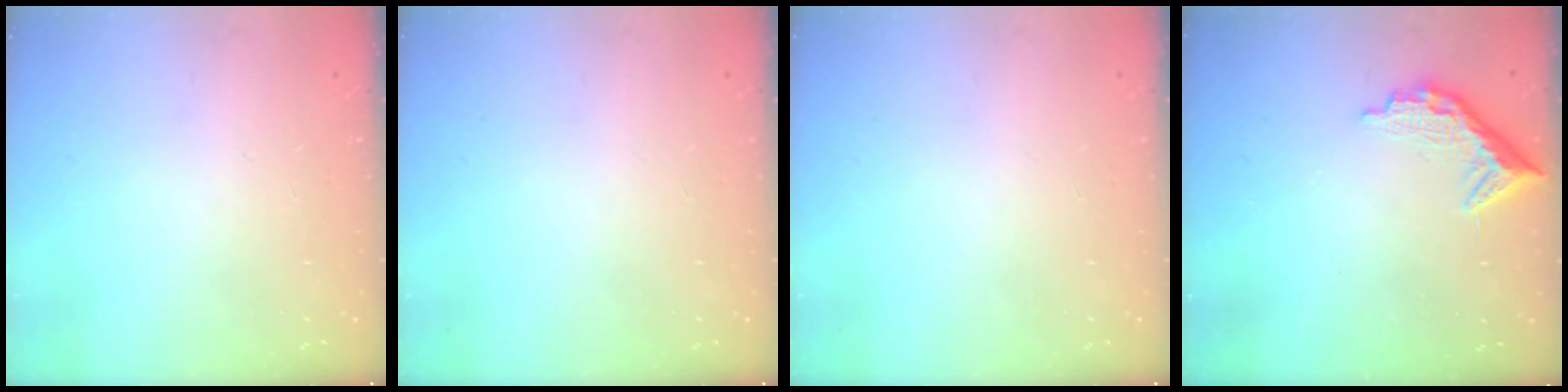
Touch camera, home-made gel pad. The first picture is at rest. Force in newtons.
{"total": 0.0}
{"total": 0.0}
{"total": 9.9, "press": 9.9, "slide": 0.7}